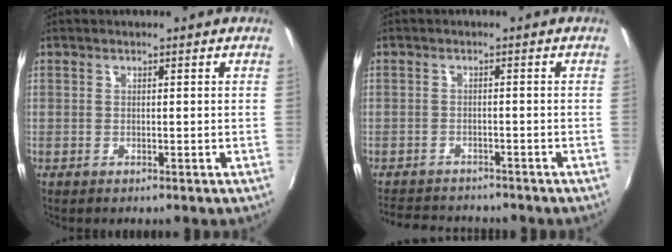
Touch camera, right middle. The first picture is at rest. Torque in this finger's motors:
{"motor_torque": [0.41, -0.63, -0.04, -0.05]}